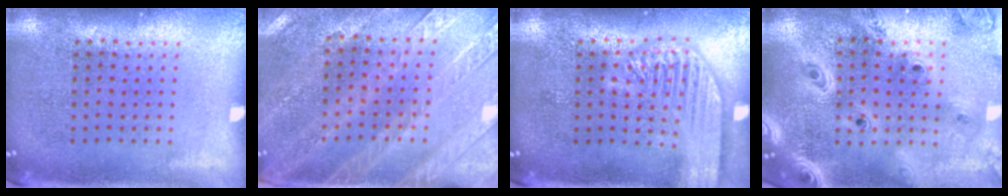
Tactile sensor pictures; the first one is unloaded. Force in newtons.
{"total": 3.0, "press": 2.7, "slide": 1.4}
{"total": 3.7, "press": 3.7, "slide": 0.4}
{"total": 3.3, "press": 2.7, "slide": 2.0}